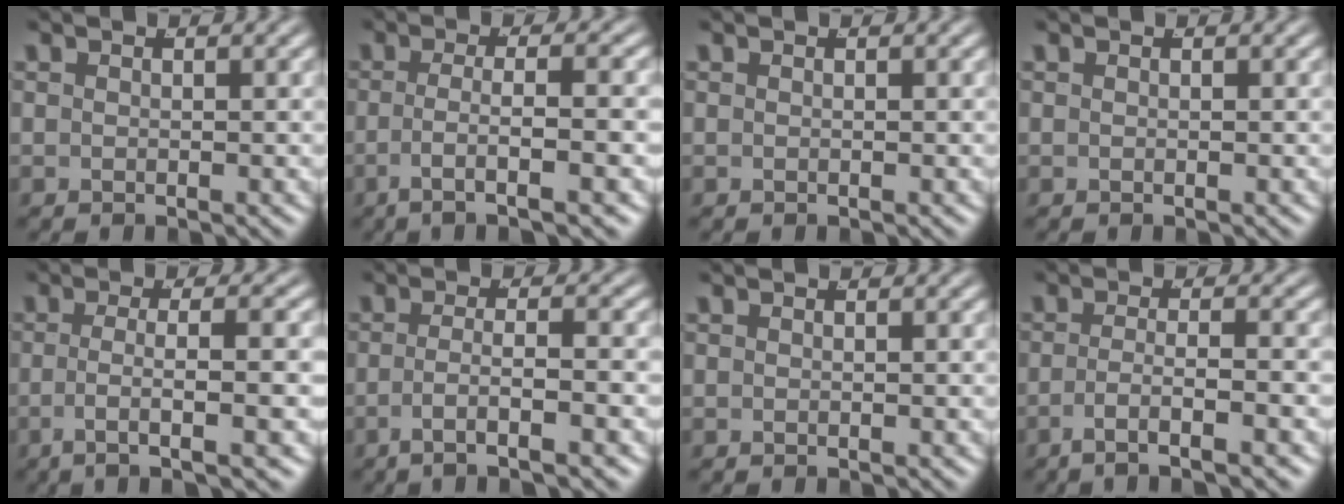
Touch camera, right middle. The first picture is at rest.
{"total": 4.6, "force": [-2.9, 0.0, 3.6], "torque": [-0.073, -0.018, -0.039]}
{"total": 0.0}
{"total": 0.0}
{"total": 4.8, "force": [-2.4, 0.1, 4.1], "torque": [-0.080, -0.018, -0.031]}
{"total": 4.0, "force": [-2.8, -0.1, 2.8], "torque": [-0.058, -0.017, -0.040]}
{"total": 0.0}
{"total": 4.1, "force": [-3.2, 0.0, 2.6], "torque": [-0.056, -0.021, -0.045]}